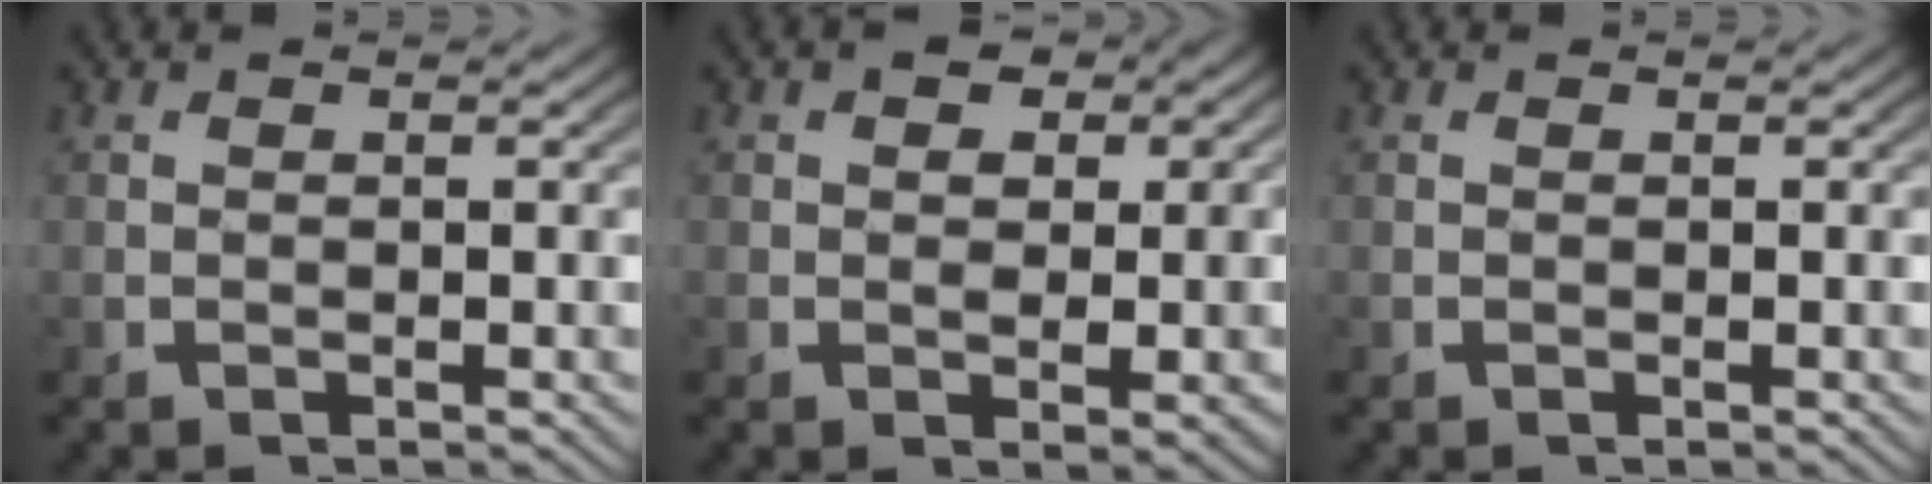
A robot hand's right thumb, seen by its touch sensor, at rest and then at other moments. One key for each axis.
{"total": 4.4, "fx": 1.0, "fy": 3.2, "fz": 2.7, "tx": -0.041, "ty": -0.021, "tz": 0.021}
{"total": 0.0}